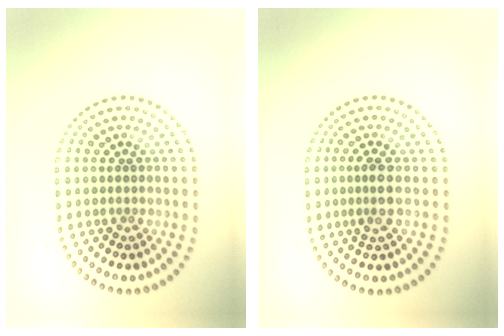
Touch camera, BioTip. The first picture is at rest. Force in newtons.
{"total": 1.9, "press": 1.6, "slide": 1.0}